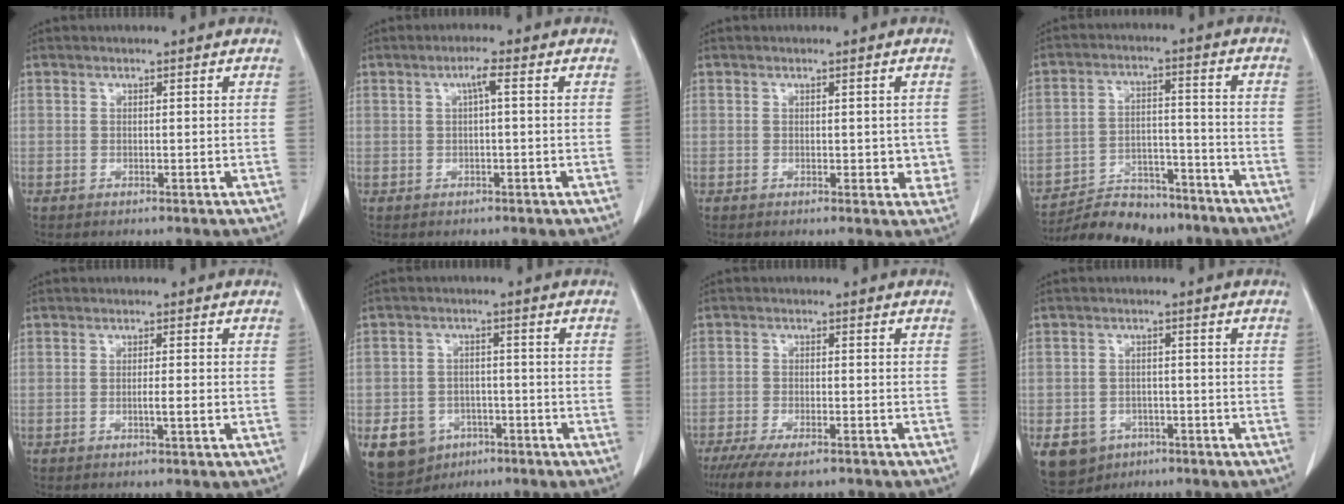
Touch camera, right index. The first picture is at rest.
{"total": 2.5, "force": [0.7, 0.5, 2.4], "torque": [-0.048, 0.008, 0.013]}
{"total": 4.2, "force": [-0.3, 2.5, 3.3], "torque": [-0.039, 0.009, 0.000]}
{"total": 14.7, "force": [-13.2, 5.2, 4.1], "torque": [-0.068, 0.022, -0.200]}
{"total": 2.4, "force": [-0.6, 0.4, 2.3], "torque": [-0.043, 0.000, -0.008]}
{"total": 11.0, "force": [-5.2, 8.9, 3.9], "torque": [-0.089, 0.011, -0.070]}
{"total": 9.9, "force": [-7.4, 3.2, 5.8], "torque": [-0.095, -0.016, -0.116]}
{"total": 10.0, "force": [-5.1, 7.9, 3.2], "torque": [-0.078, 0.009, -0.068]}